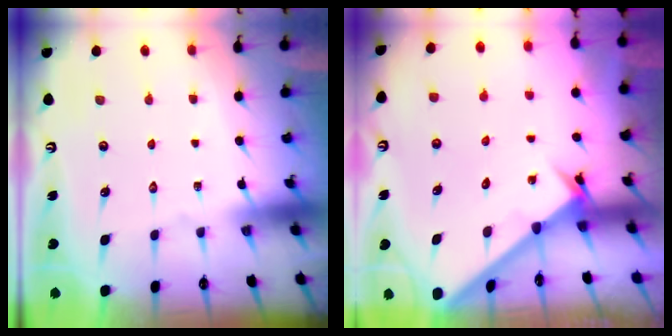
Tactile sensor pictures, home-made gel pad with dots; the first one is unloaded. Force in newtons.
{"total": 2.3, "press": 2.2, "slide": 0.2}